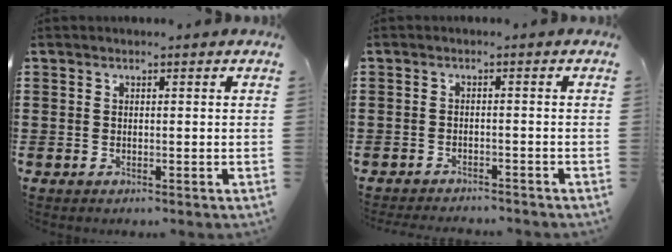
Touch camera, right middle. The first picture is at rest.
{"total": 1.8, "force": [-1.8, 0.1, 0.0], "torque": [-0.006, -0.001, -0.039]}